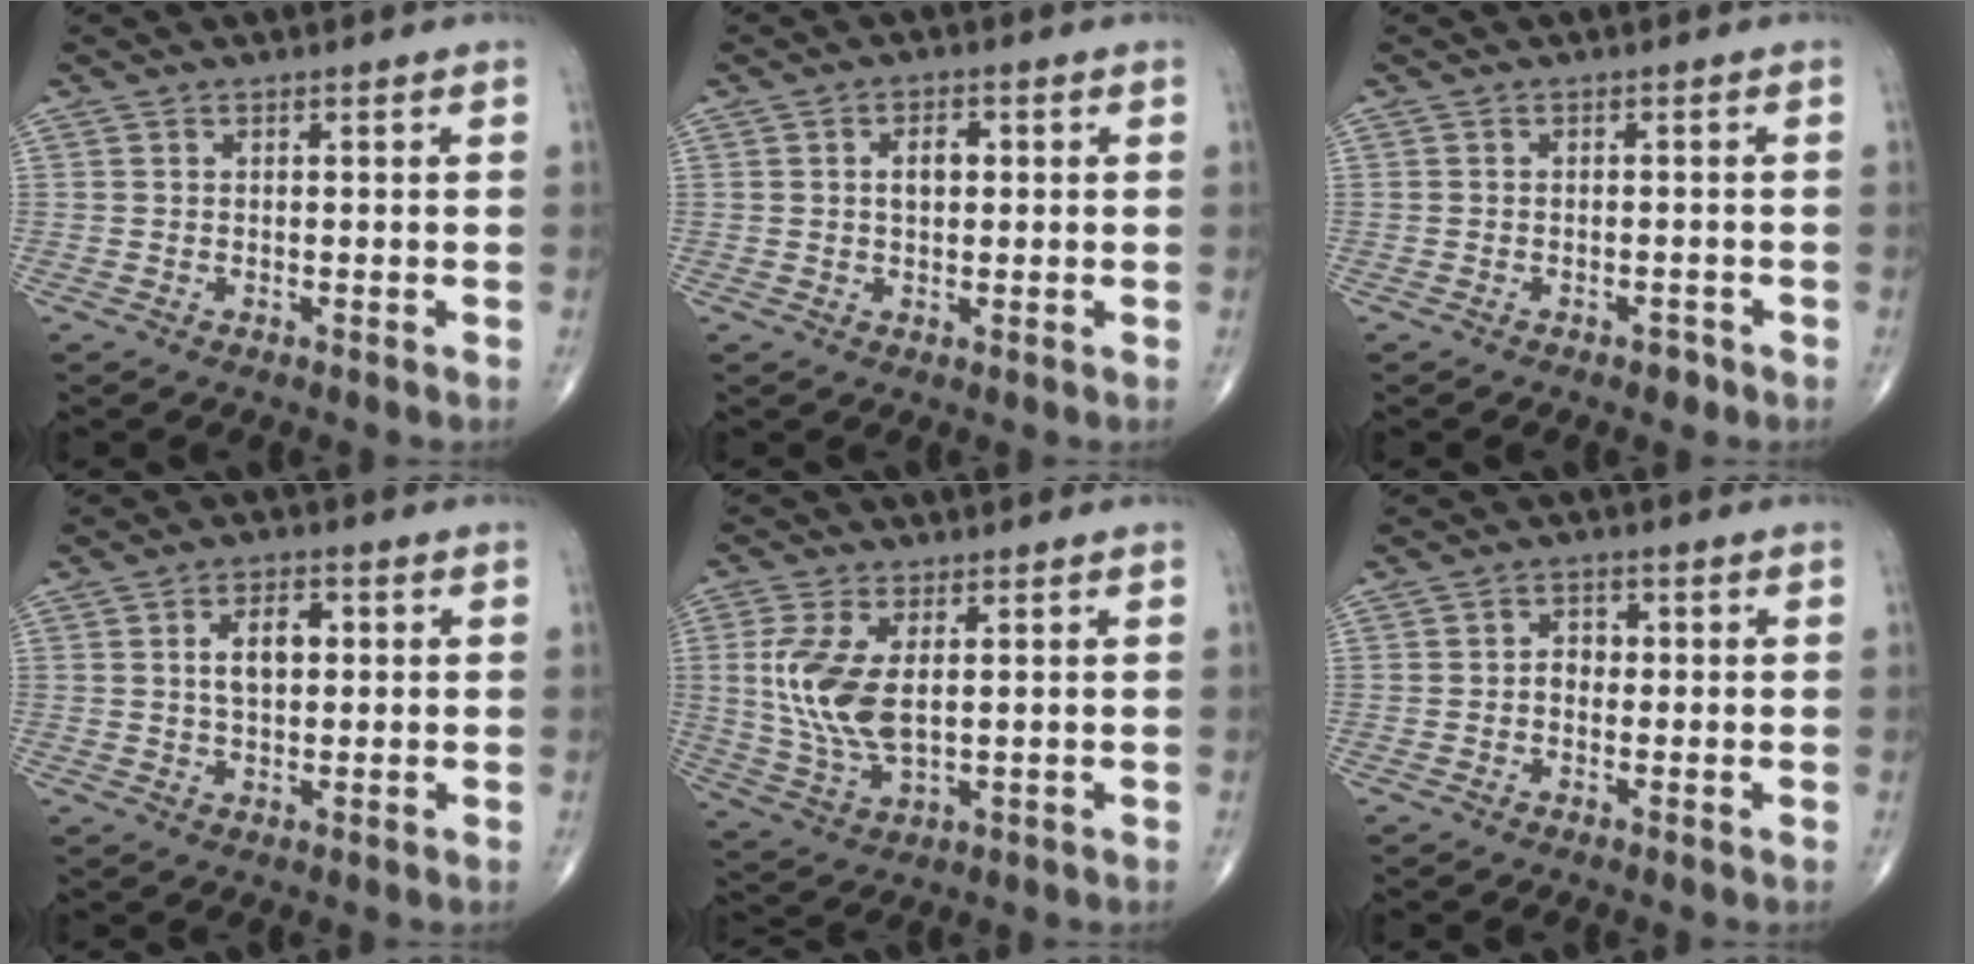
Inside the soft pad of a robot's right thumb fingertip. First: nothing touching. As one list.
[{"total": 3.7, "force": [0.6, 2.2, 2.9], "torque": [-0.044, 0.006, 0.008]}, {"total": 1.6, "force": [-1.1, 0.9, 0.8], "torque": [-0.010, 0.005, -0.014]}, {"total": 6.2, "force": [1.1, 3.5, 5.0], "torque": [-0.076, 0.007, 0.016]}, {"total": 11.0, "force": [1.6, 5.4, 9.5], "torque": [-0.208, -0.010, 0.041]}, {"total": 2.7, "force": [-0.2, 2.1, 1.6], "torque": [-0.010, 0.012, -0.010]}]